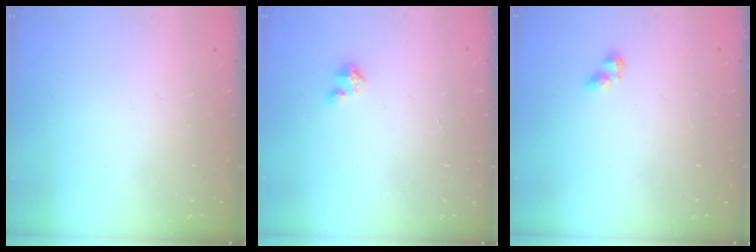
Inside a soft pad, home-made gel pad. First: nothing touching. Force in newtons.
{"total": 2.3, "press": 2.3, "slide": 0.3}
{"total": 3.7, "press": 3.7, "slide": 0.5}